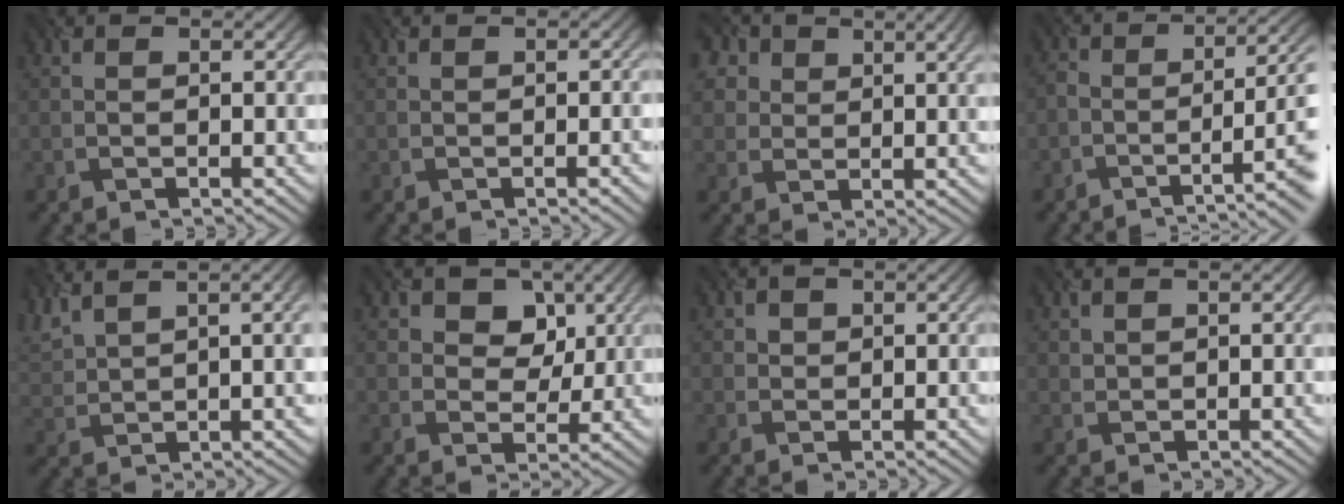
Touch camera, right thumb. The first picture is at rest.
{"total": 2.5, "force": [-0.8, 1.0, 2.1], "torque": [-0.018, 0.006, -0.005]}
{"total": 7.2, "force": [4.4, 4.6, 3.3], "torque": [-0.082, 0.012, 0.083]}
{"total": 6.5, "force": [-3.1, 2.2, 5.3], "torque": [-0.069, -0.005, -0.041]}
{"total": 9.7, "force": [5.3, 3.6, 7.3], "torque": [-0.139, 0.023, 0.104]}
{"total": 5.3, "force": [2.6, 4.1, 2.1], "torque": [-0.040, 0.003, 0.031]}
{"total": 1.5, "force": [0.8, 1.2, -0.6], "torque": [0.006, 0.001, 0.017]}
{"total": 1.6, "force": [1.1, 1.1, 0.1], "torque": [-0.009, 0.006, 0.030]}